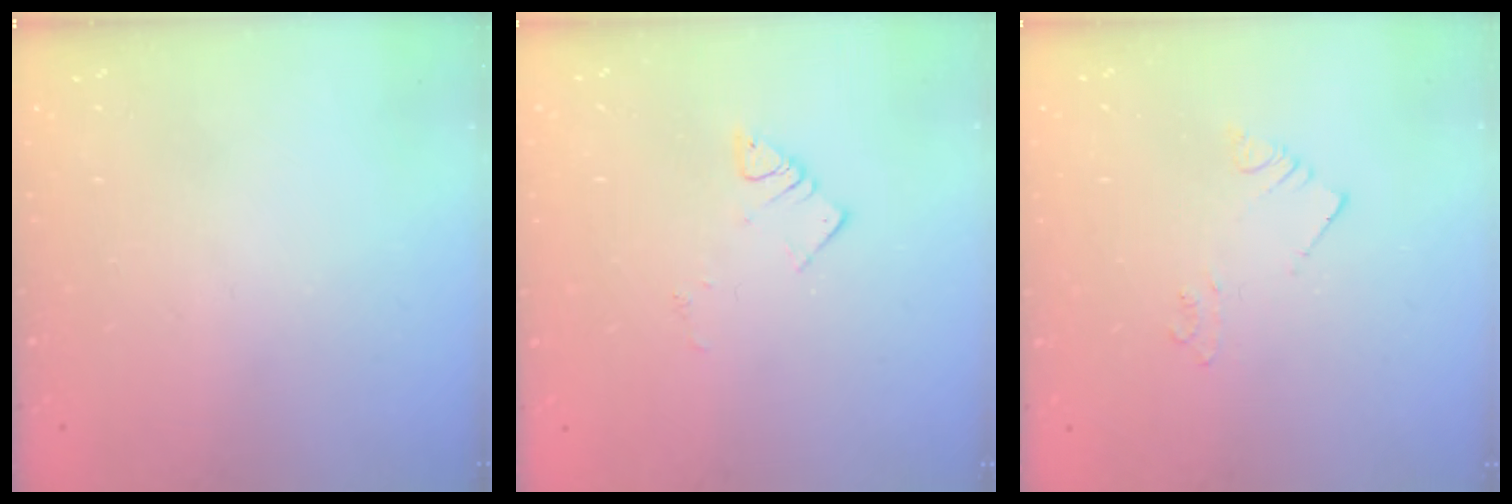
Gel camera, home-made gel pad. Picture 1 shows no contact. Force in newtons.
{"total": 3.3, "press": 3.3, "slide": 0.4}
{"total": 2.3, "press": 2.3, "slide": 0.1}